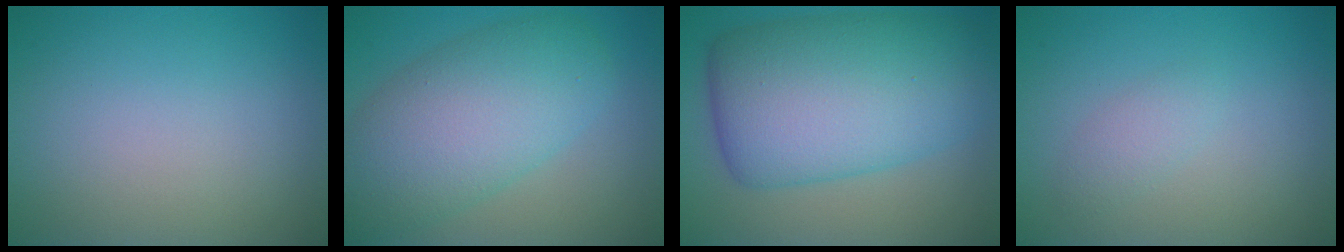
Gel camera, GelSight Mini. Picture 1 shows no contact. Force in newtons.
{"total": 8.8, "press": 8.8, "slide": 0.3}
{"total": 12.0, "press": 12.0, "slide": 0.1}
{"total": 1.4, "press": 1.4, "slide": 0.1}